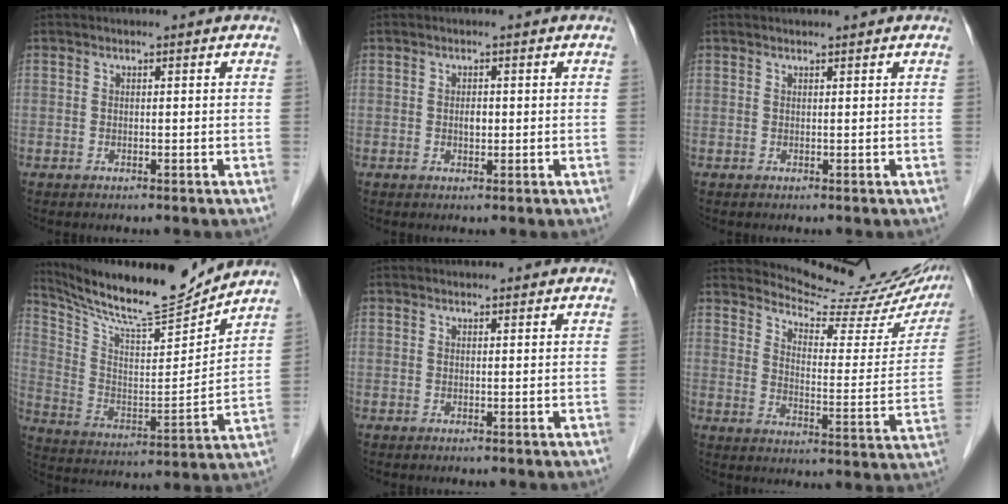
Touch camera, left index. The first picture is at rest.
{"total": 1.1, "force": [0.1, 0.6, 0.9], "torque": [-0.016, 0.000, 0.003]}
{"total": 0.9, "force": [0.8, -0.1, 0.2], "torque": [-0.006, 0.003, 0.016]}
{"total": 17.2, "force": [16.2, 0.4, 5.8], "torque": [-0.120, -0.026, 0.273]}
{"total": 1.5, "force": [1.4, 0.3, 0.2], "torque": [-0.011, 0.011, 0.022]}
{"total": 19.2, "force": [18.5, 2.8, 4.5], "torque": [-0.059, -0.079, 0.221]}